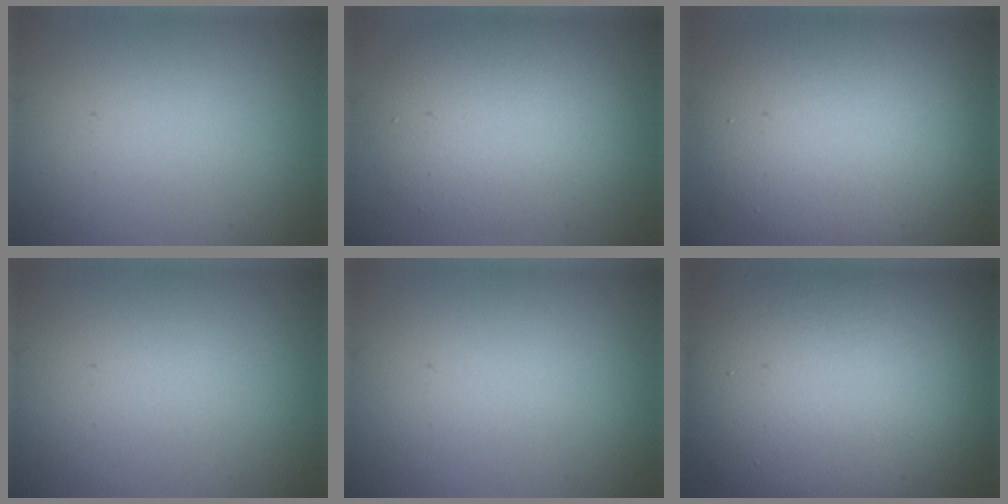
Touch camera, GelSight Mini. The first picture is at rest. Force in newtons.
{"total": 6.1, "press": 6.1, "slide": 0.1}
{"total": 10.4, "press": 10.4, "slide": 0.2}
{"total": 0.0}
{"total": 0.0}
{"total": 14.7, "press": 14.6, "slide": 0.8}